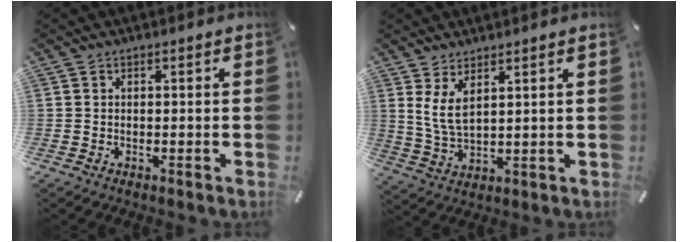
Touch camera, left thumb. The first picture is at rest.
{"total": 6.3, "force": [3.1, 2.7, 4.8], "torque": [-0.114, -0.011, 0.056]}